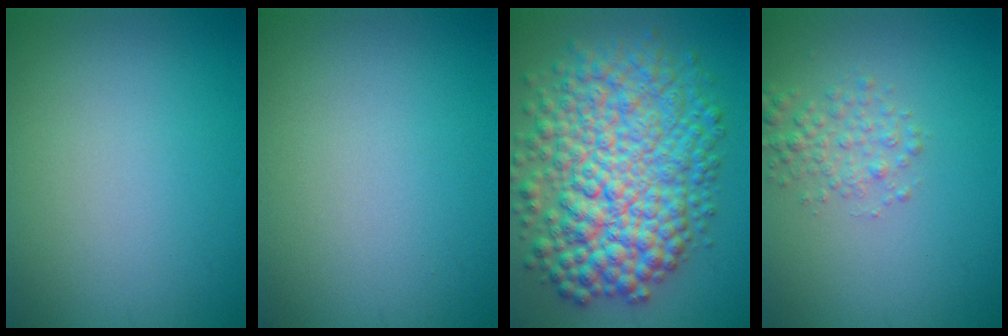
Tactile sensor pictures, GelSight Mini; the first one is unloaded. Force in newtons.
{"total": 0.0}
{"total": 11.0, "press": 11.0, "slide": 0.1}
{"total": 2.2, "press": 2.2, "slide": 0.1}